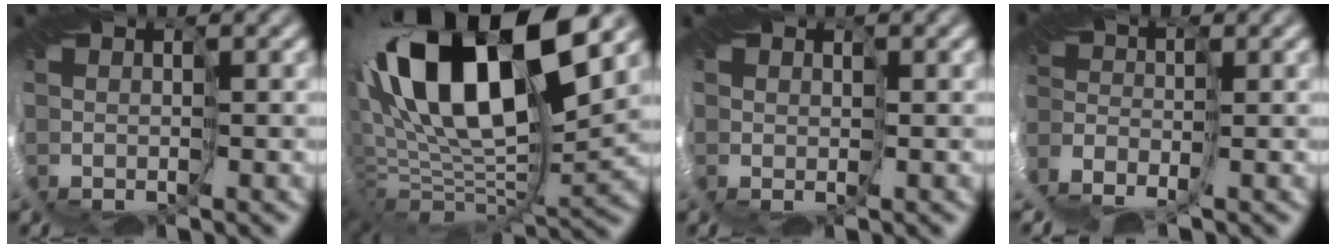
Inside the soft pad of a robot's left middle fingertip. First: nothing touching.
{"total": 17.6, "force": [5.4, 8.1, 14.7], "torque": [-0.259, 0.025, 0.090]}
{"total": 1.3, "force": [0.4, 1.2, 0.3], "torque": [-0.002, 0.001, 0.003]}
{"total": 4.1, "force": [-3.8, 1.3, 0.6], "torque": [-0.008, -0.011, -0.070]}